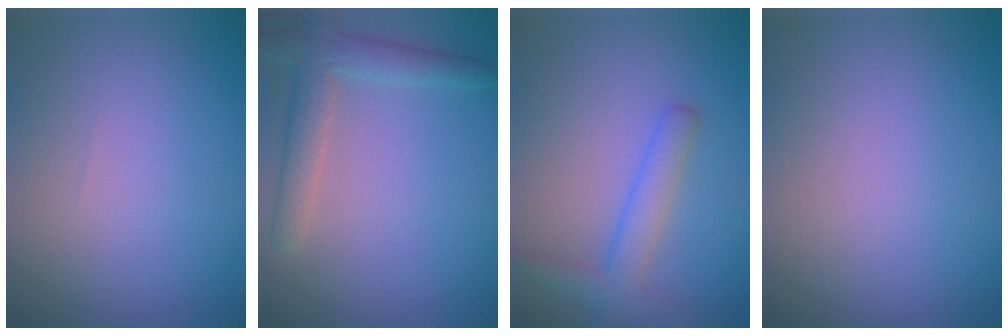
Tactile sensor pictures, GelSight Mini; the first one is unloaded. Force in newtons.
{"total": 3.4, "press": 3.4, "slide": 0.4}
{"total": 2.9, "press": 2.9, "slide": 0.2}
{"total": 0.0}